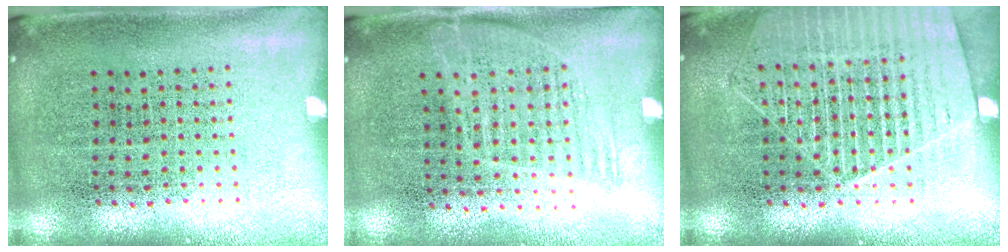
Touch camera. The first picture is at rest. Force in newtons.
{"total": 1.1, "press": 0.9, "slide": 0.6}
{"total": 1.4, "press": 1.3, "slide": 0.5}